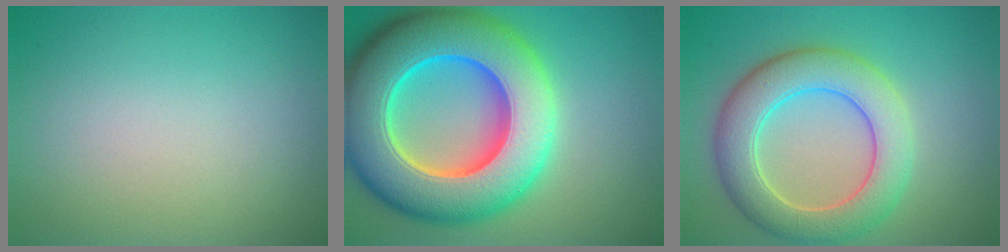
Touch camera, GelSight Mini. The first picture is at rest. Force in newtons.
{"total": 15.6, "press": 15.6, "slide": 0.5}
{"total": 7.1, "press": 7.1, "slide": 0.3}